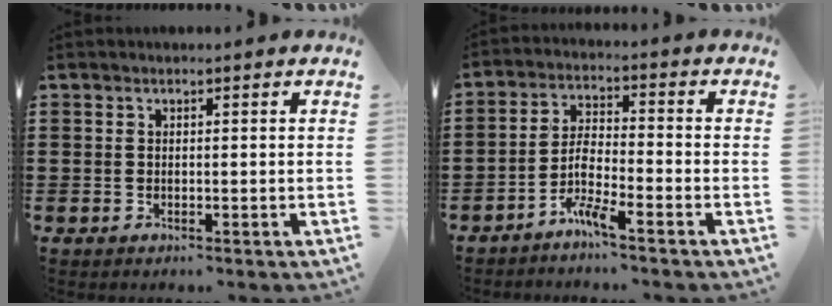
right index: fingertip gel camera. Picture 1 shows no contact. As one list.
[{"total": 5.0, "force": [-3.8, 0.4, 3.3], "torque": [-0.079, -0.004, -0.077]}]